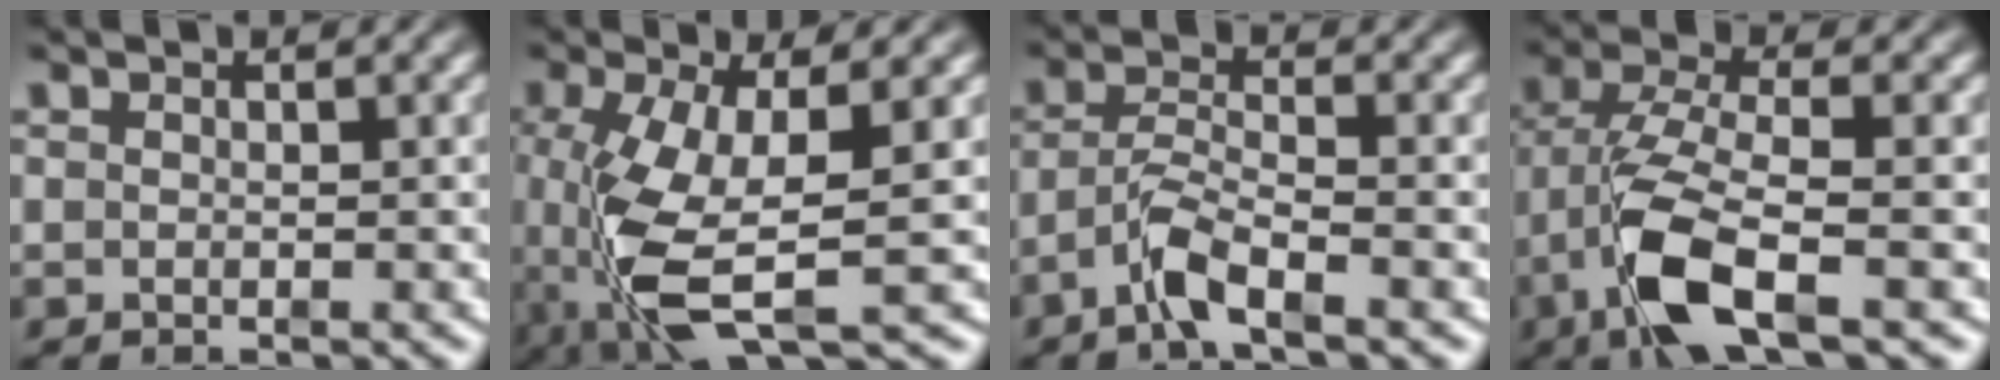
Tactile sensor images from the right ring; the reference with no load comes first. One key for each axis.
{"total": 9.6, "fx": -1.2, "fy": 4.4, "fz": 8.5, "tx": -0.184, "ty": -0.034, "tz": 0.007}
{"total": 3.5, "fx": -1.9, "fy": 1.0, "fz": 2.7, "tx": -0.056, "ty": -0.013, "tz": -0.032}
{"total": 6.9, "fx": -1.4, "fy": 2.8, "fz": 6.1, "tx": -0.134, "ty": -0.026, "tz": -0.011}